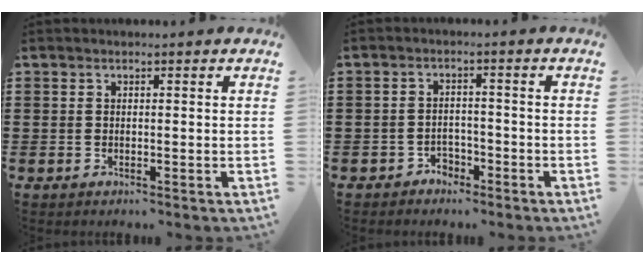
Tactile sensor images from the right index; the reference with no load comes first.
{"total": 2.3, "force": [-1.9, 1.3, 0.2], "torque": [-0.012, 0.000, -0.042]}